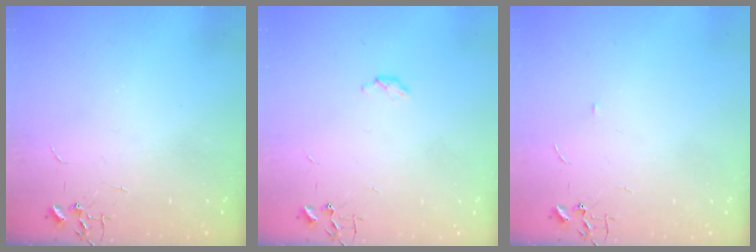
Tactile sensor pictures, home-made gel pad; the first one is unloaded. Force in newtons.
{"total": 2.8, "press": 2.8, "slide": 0.5}
{"total": 3.4, "press": 3.4, "slide": 0.4}